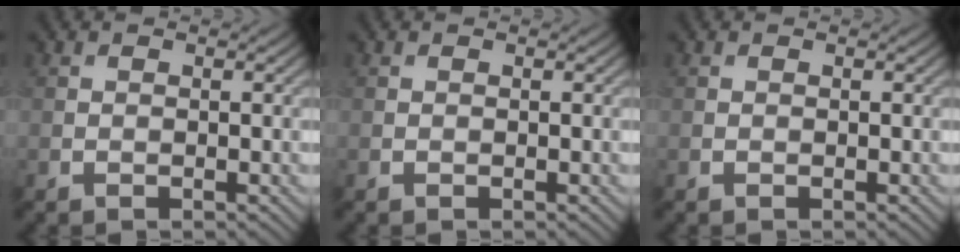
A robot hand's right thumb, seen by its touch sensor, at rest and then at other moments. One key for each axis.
{"total": 0.0}
{"total": 0.0}